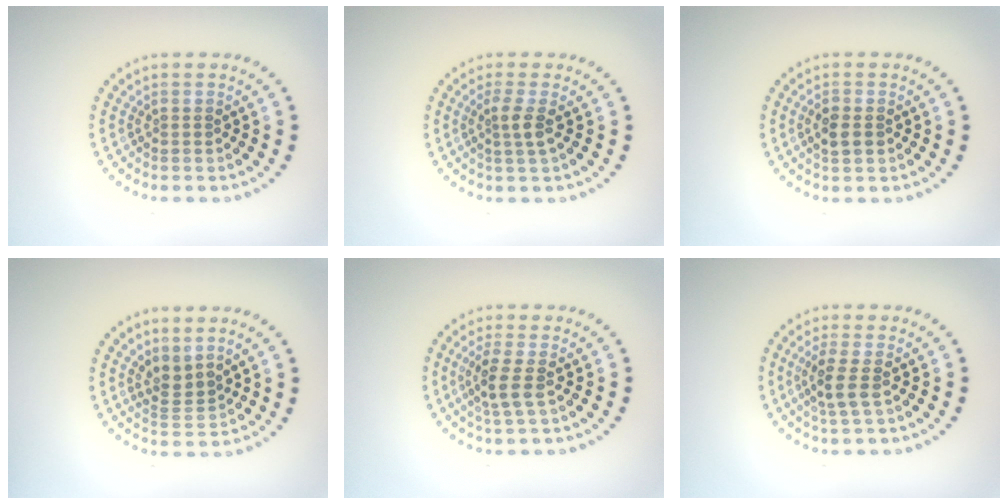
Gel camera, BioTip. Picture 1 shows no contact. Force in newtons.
{"total": 1.8, "press": 1.2, "slide": 1.3}
{"total": 1.8, "press": 1.8, "slide": 0.3}
{"total": 2.3, "press": 1.5, "slide": 1.7}
{"total": 2.5, "press": 2.0, "slide": 1.4}
{"total": 2.4, "press": 2.1, "slide": 1.2}